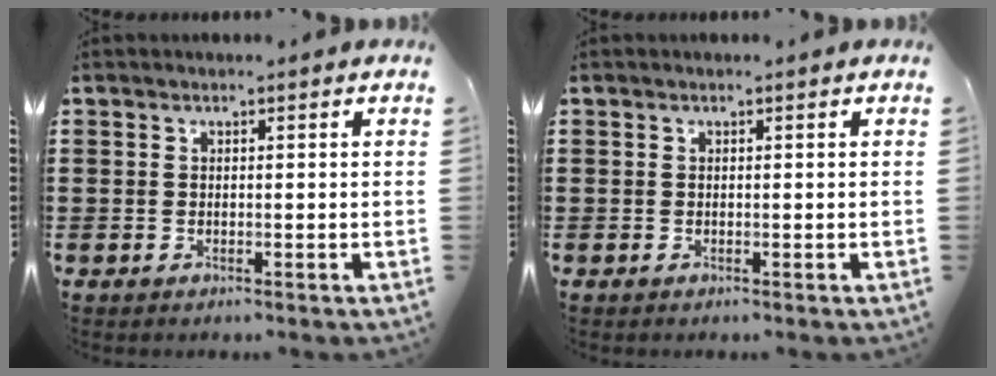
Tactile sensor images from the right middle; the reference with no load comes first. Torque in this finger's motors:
{"motor_torque": [-0.01, -0.05, 0.04, 0.00]}